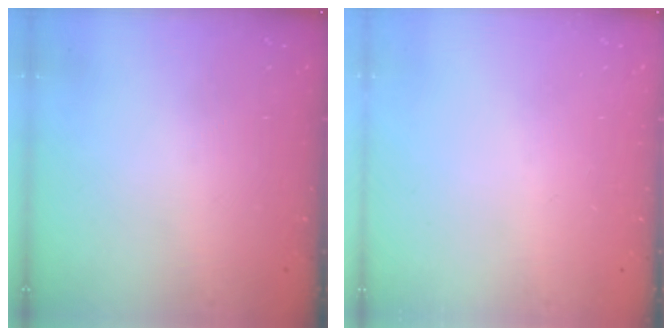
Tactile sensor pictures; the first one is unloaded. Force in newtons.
{"total": 0.0}